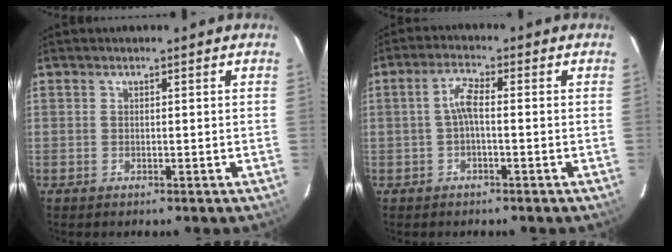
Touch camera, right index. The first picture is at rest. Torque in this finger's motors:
{"motor_torque": [0.20, -0.09, 0.40, 0.09]}